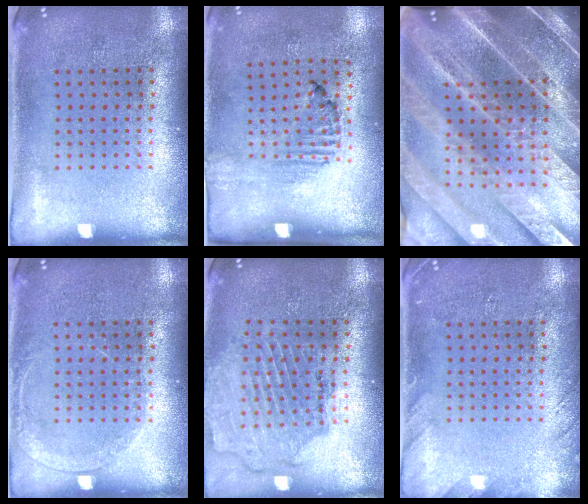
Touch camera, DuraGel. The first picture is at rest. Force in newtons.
{"total": 1.5, "press": 1.2, "slide": 1.0}
{"total": 5.5, "press": 4.6, "slide": 2.9}
{"total": 1.2, "press": 1.1, "slide": 0.1}
{"total": 1.6, "press": 1.6, "slide": 0.3}
{"total": 1.5, "press": 1.5, "slide": 0.2}